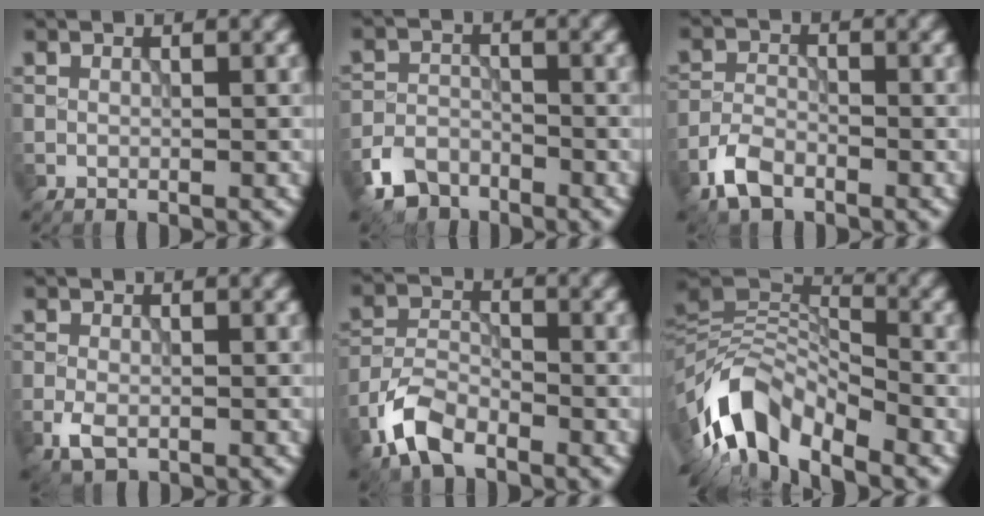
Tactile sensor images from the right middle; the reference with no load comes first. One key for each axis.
{"total": 4.9, "fx": -3.8, "fy": 2.6, "fz": 1.6, "tx": -0.033, "ty": -0.006, "tz": -0.078}
{"total": 3.4, "fx": -2.4, "fy": 1.6, "fz": 1.8, "tx": -0.037, "ty": 0.000, "tz": -0.057}
{"total": 2.4, "fx": -1.1, "fy": 1.4, "fz": 1.7, "tx": -0.039, "ty": -0.004, "tz": -0.024}
{"total": 4.9, "fx": -3.3, "fy": 2.4, "fz": 2.7, "tx": -0.051, "ty": 0.001, "tz": -0.076}
{"total": 9.7, "fx": -5.4, "fy": 4.6, "fz": 6.6, "tx": -0.116, "ty": 0.006, "tz": -0.115}